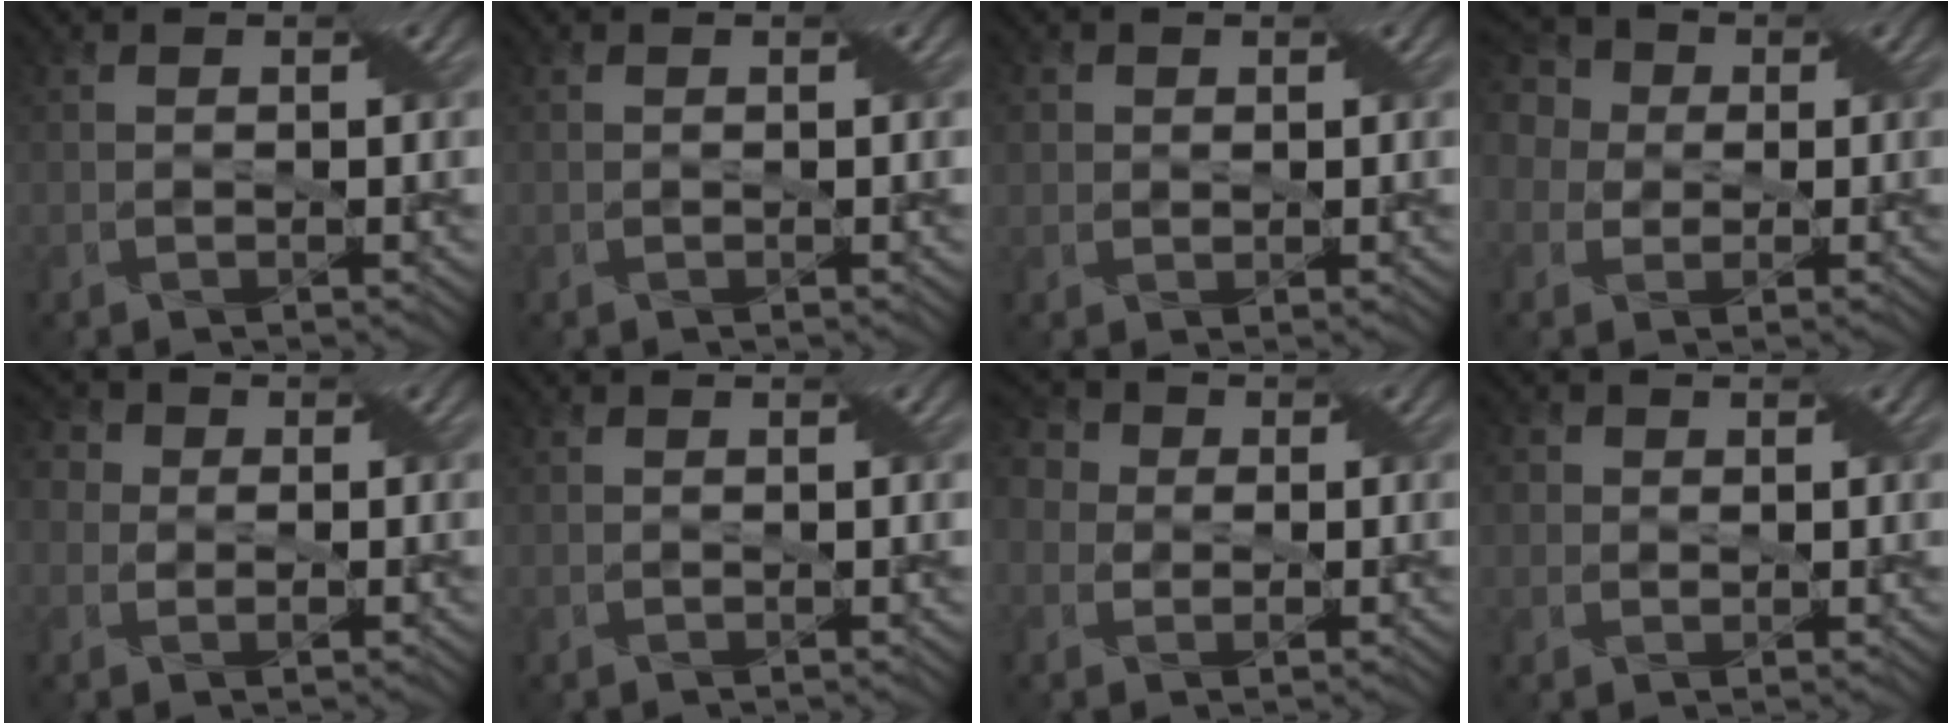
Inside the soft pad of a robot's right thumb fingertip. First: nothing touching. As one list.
[{"total": 0.0}, {"total": 1.6, "force": [0.6, 1.4, 0.5], "torque": [-0.013, -0.001, 0.011]}, {"total": 7.6, "force": [1.9, 6.4, 3.7], "torque": [-0.116, 0.036, 0.003]}, {"total": 4.8, "force": [0.9, 4.2, 2.2], "torque": [-0.041, 0.011, -0.017]}, {"total": 0.0}, {"total": 5.3, "force": [0.7, 4.7, 2.5], "torque": [-0.070, 0.017, -0.016]}, {"total": 2.2, "force": [0.7, 1.9, 0.7], "torque": [-0.023, 0.002, 0.009]}]